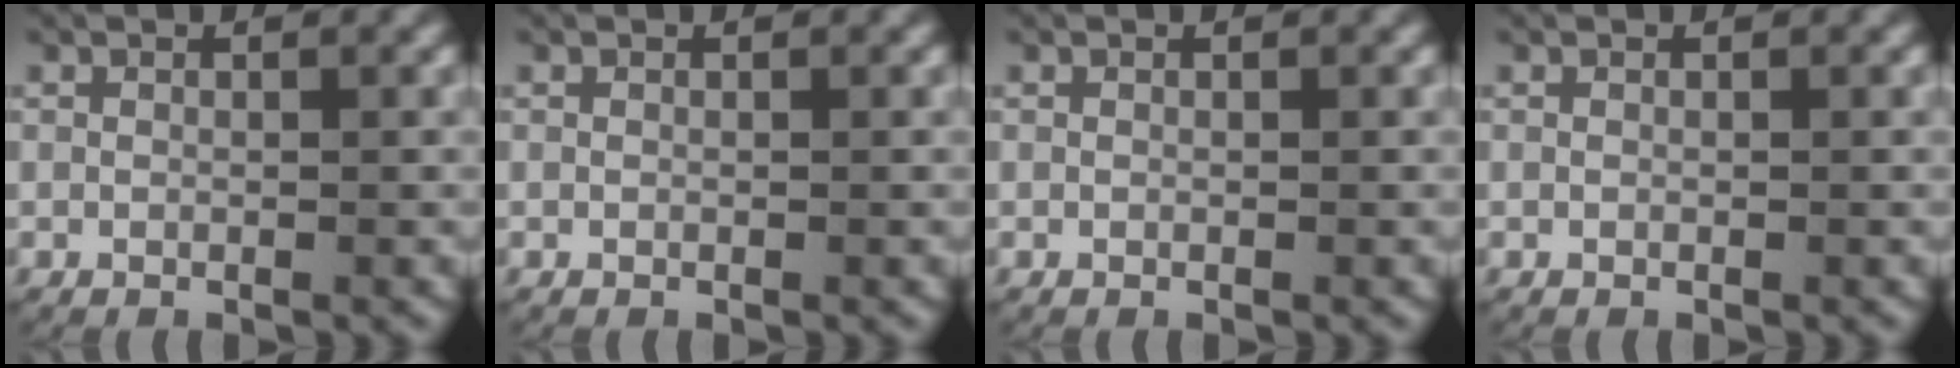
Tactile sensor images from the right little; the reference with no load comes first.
{"total": 0.0}
{"total": 0.0}
{"total": 0.0}